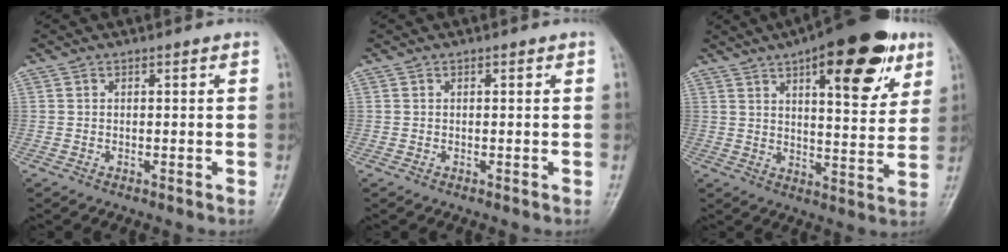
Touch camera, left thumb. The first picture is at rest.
{"total": 0.0}
{"total": 19.7, "force": [10.0, 7.4, 15.3], "torque": [-0.177, -0.032, 0.141]}